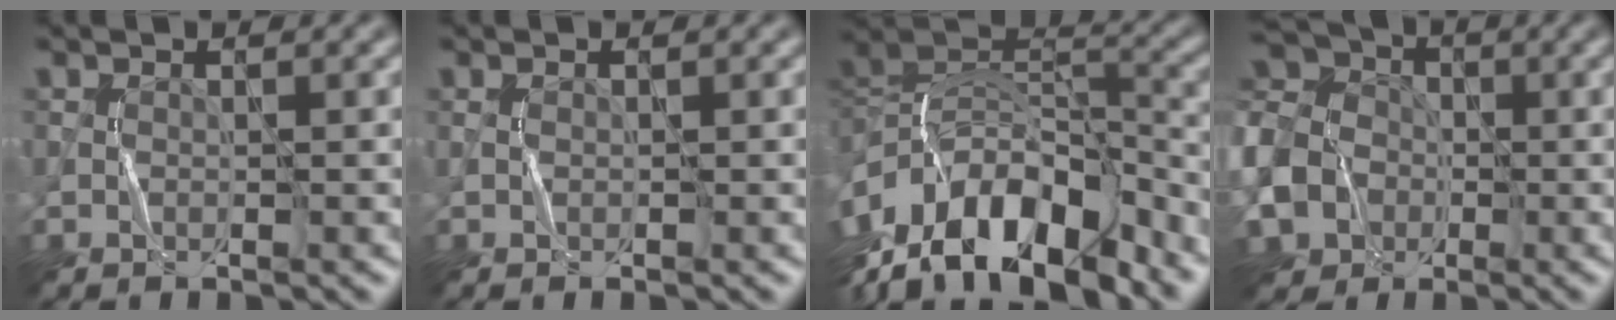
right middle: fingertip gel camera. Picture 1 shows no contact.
{"total": 0.8, "force": [0.1, 0.4, 0.7], "torque": [-0.016, 0.002, 0.001]}
{"total": 14.9, "force": [-8.6, 7.4, 9.7], "torque": [-0.198, 0.022, -0.146]}
{"total": 13.5, "force": [-5.3, 11.1, 5.5], "torque": [-0.148, -0.030, -0.113]}